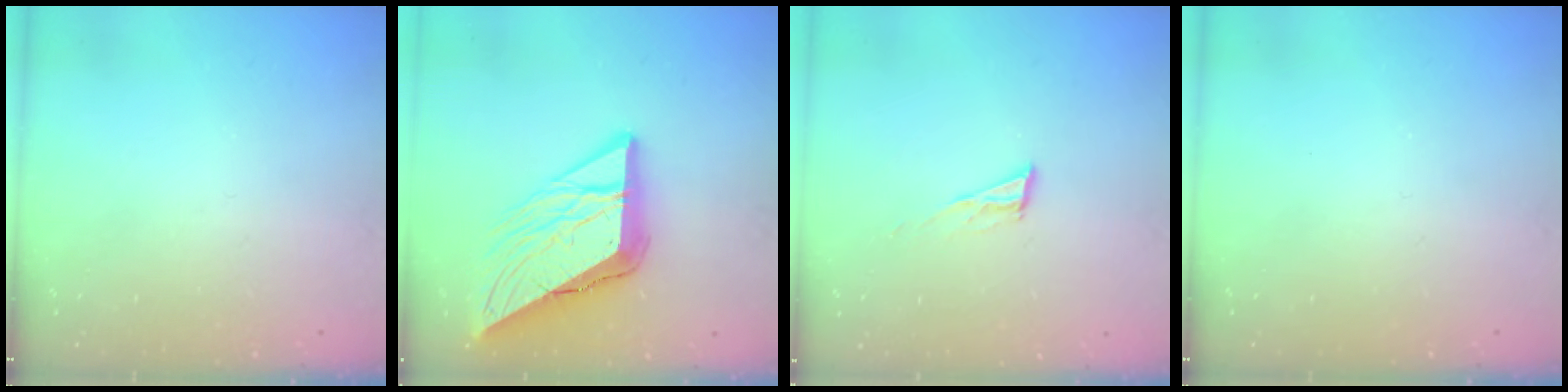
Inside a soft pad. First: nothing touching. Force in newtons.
{"total": 15.9, "press": 15.8, "slide": 1.7}
{"total": 7.0, "press": 6.9, "slide": 0.9}
{"total": 0.0}